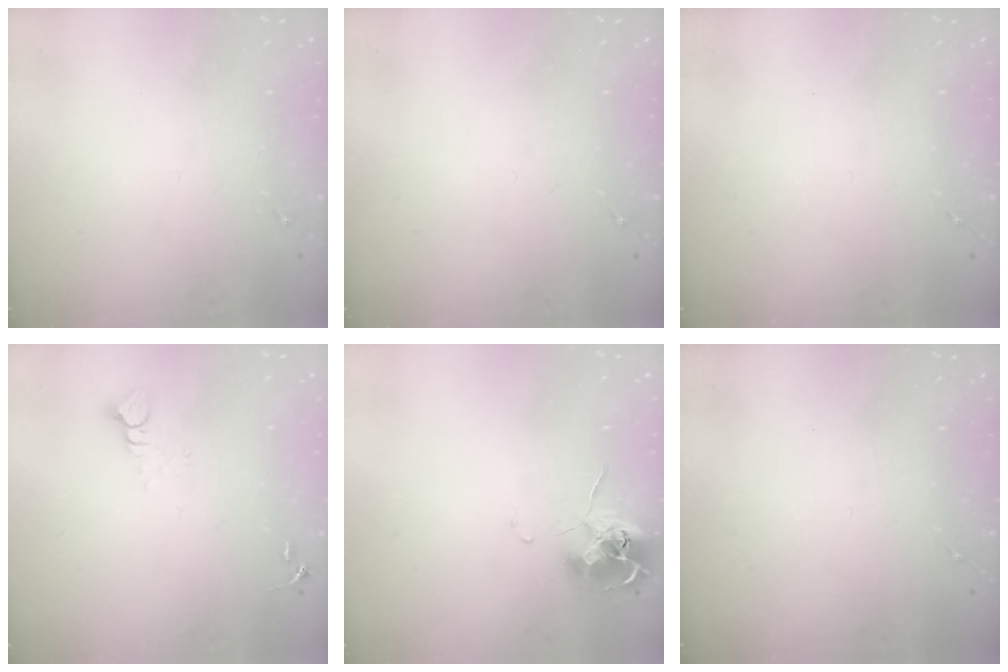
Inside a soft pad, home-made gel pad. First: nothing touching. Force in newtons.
{"total": 0.0}
{"total": 0.0}
{"total": 3.6, "press": 3.6, "slide": 0.2}
{"total": 10.4, "press": 10.4, "slide": 0.9}
{"total": 0.0}